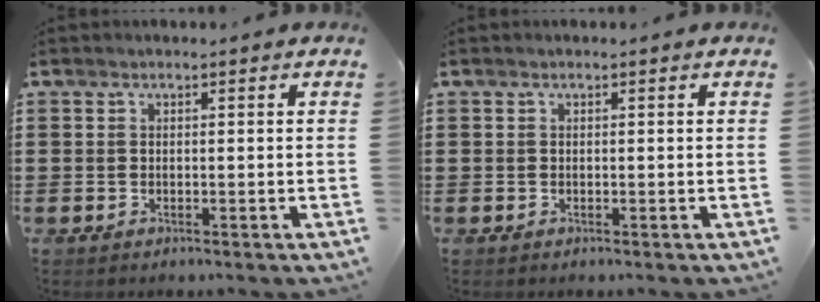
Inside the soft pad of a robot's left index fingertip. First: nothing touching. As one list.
[{"total": 0.0}]